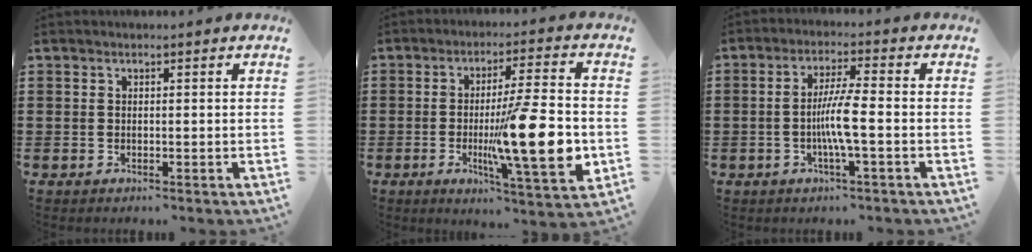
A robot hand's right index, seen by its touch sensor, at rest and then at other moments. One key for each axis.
{"total": 16.1, "fx": -2.9, "fy": 2.9, "fz": 15.5, "tx": -0.237, "ty": -0.023, "tz": -0.048}
{"total": 5.8, "fx": -1.2, "fy": 0.3, "fz": 5.6, "tx": -0.107, "ty": -0.006, "tz": -0.028}